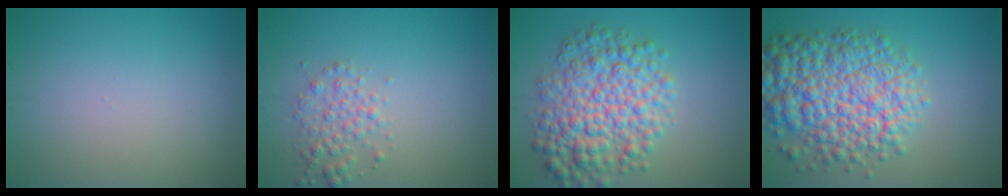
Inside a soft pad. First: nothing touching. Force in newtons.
{"total": 2.2, "press": 2.2, "slide": 0.0}
{"total": 7.7, "press": 7.7, "slide": 0.1}
{"total": 9.9, "press": 9.9, "slide": 0.3}